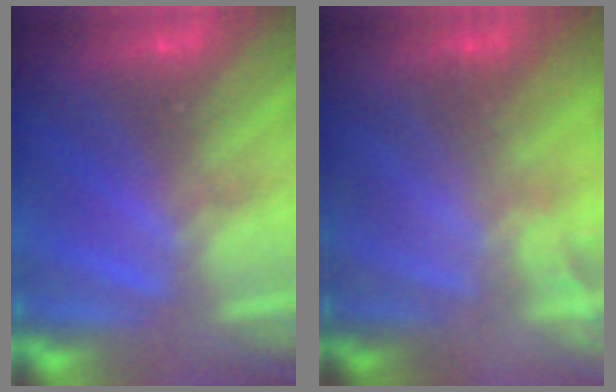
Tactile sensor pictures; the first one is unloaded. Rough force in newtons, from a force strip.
{"total": 2.2}